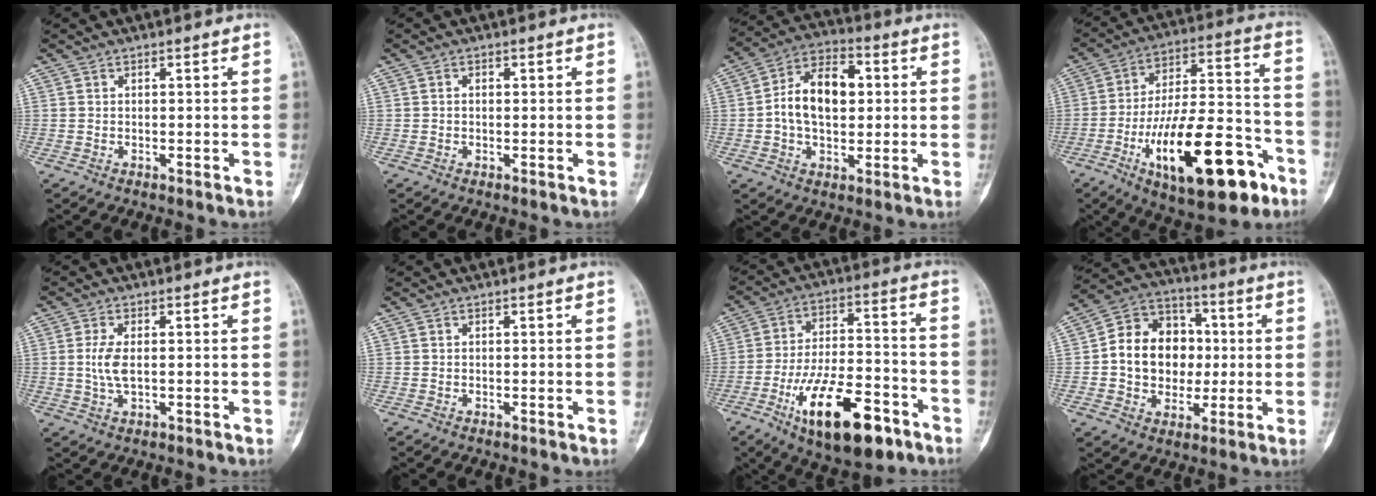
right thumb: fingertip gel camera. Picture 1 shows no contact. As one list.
[{"total": 0.6, "force": [0.0, 0.5, 0.4], "torque": [-0.007, 0.001, -0.001]}, {"total": 13.4, "force": [0.9, 8.4, 10.3], "torque": [-0.159, 0.024, 0.008]}, {"total": 25.0, "force": [-11.1, 9.6, 20.3], "torque": [-0.325, 0.058, -0.166]}, {"total": 4.5, "force": [0.2, 2.0, 4.0], "torque": [-0.093, -0.003, 0.007]}, {"total": 0.0}, {"total": 19.5, "force": [-9.7, 8.2, 14.9], "torque": [-0.236, 0.053, -0.150]}, {"total": 15.4, "force": [0.2, 12.4, 9.0], "torque": [-0.099, 0.029, 0.002]}]